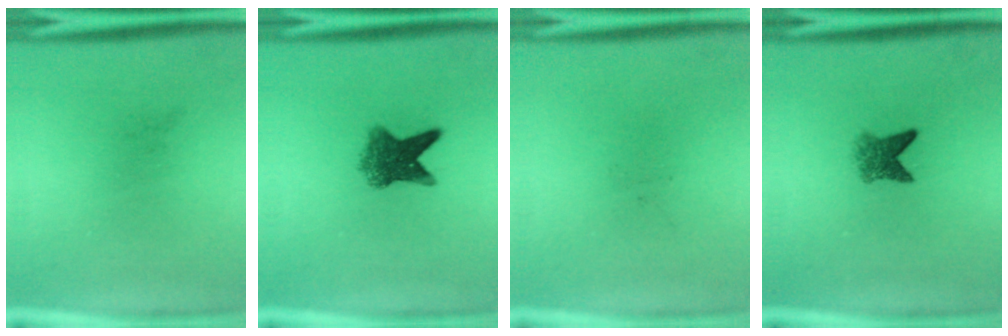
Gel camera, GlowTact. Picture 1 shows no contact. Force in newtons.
{"total": 6.3}
{"total": 0.0}
{"total": 3.2}